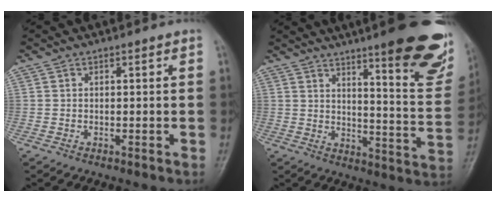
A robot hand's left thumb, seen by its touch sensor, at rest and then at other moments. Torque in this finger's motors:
{"motor_torque": [0.78, 0.19, 1.48, -1.29, 0.12]}